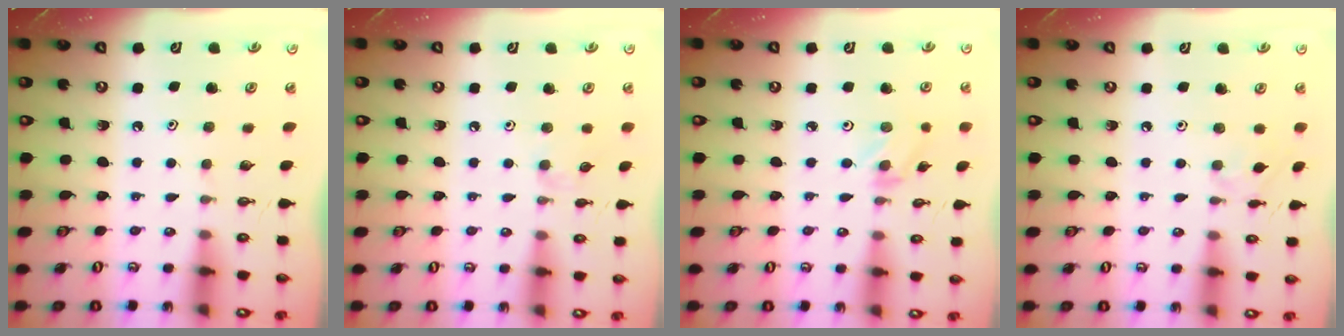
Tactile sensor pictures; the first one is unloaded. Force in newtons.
{"total": 2.6, "press": 2.5, "slide": 0.4}
{"total": 1.6, "press": 1.5, "slide": 0.3}
{"total": 2.2, "press": 2.1, "slide": 0.5}